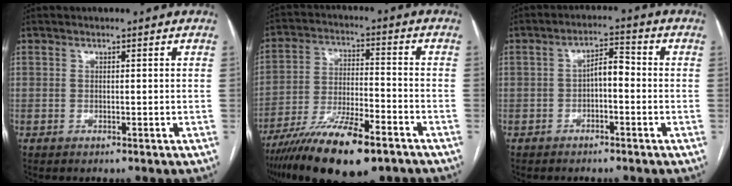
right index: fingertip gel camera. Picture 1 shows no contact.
{"total": 16.3, "force": [-11.0, 3.6, 11.5], "torque": [-0.205, -0.027, -0.194]}
{"total": 4.0, "force": [-0.8, 1.7, 3.6], "torque": [-0.059, 0.020, -0.015]}